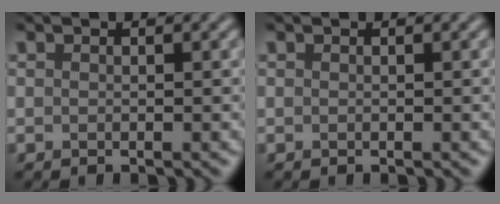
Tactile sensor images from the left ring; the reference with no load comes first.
{"total": 0.0}